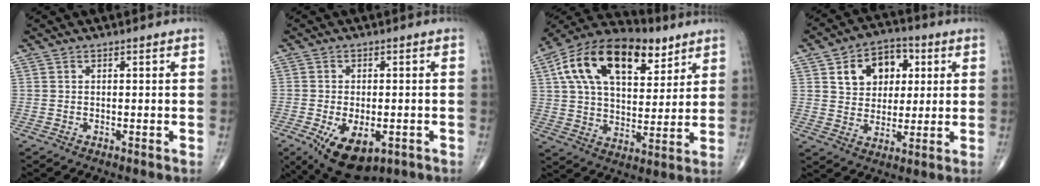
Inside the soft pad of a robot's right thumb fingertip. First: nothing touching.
{"total": 11.5, "force": [-4.7, 6.1, 8.6], "torque": [-0.141, -0.006, -0.060]}
{"total": 22.8, "force": [10.4, 12.4, 16.0], "torque": [-0.257, -0.003, 0.175]}
{"total": 11.7, "force": [3.9, 8.7, 6.8], "torque": [-0.060, -0.002, 0.062]}